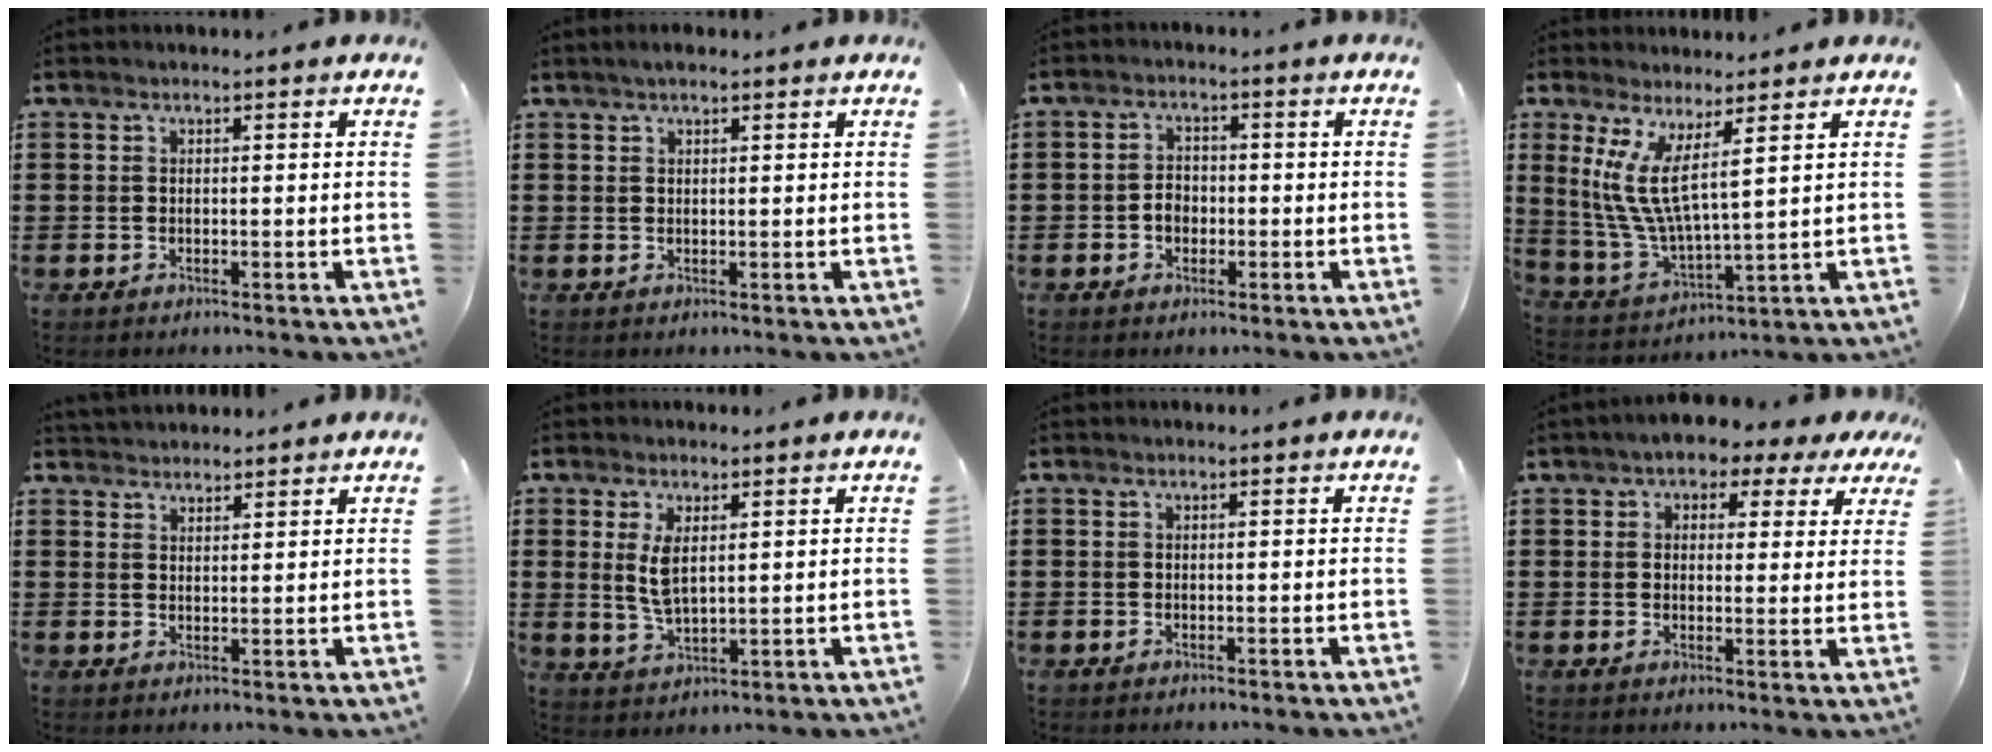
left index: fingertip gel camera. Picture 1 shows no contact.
{"total": 1.3, "force": [1.0, 0.3, 0.8], "torque": [-0.017, 0.003, 0.018]}
{"total": 2.6, "force": [-0.8, 2.0, 1.3], "torque": [-0.029, 0.002, -0.018]}
{"total": 8.5, "force": [4.2, 1.8, 7.1], "torque": [-0.174, -0.025, 0.073]}
{"total": 2.4, "force": [2.3, 0.5, -0.3], "torque": [-0.001, -0.001, 0.047]}
{"total": 4.8, "force": [1.4, 2.2, 4.0], "torque": [-0.092, 0.003, 0.021]}
{"total": 0.0}
{"total": 2.9, "force": [1.9, 1.9, 1.0], "torque": [-0.028, -0.004, 0.025]}